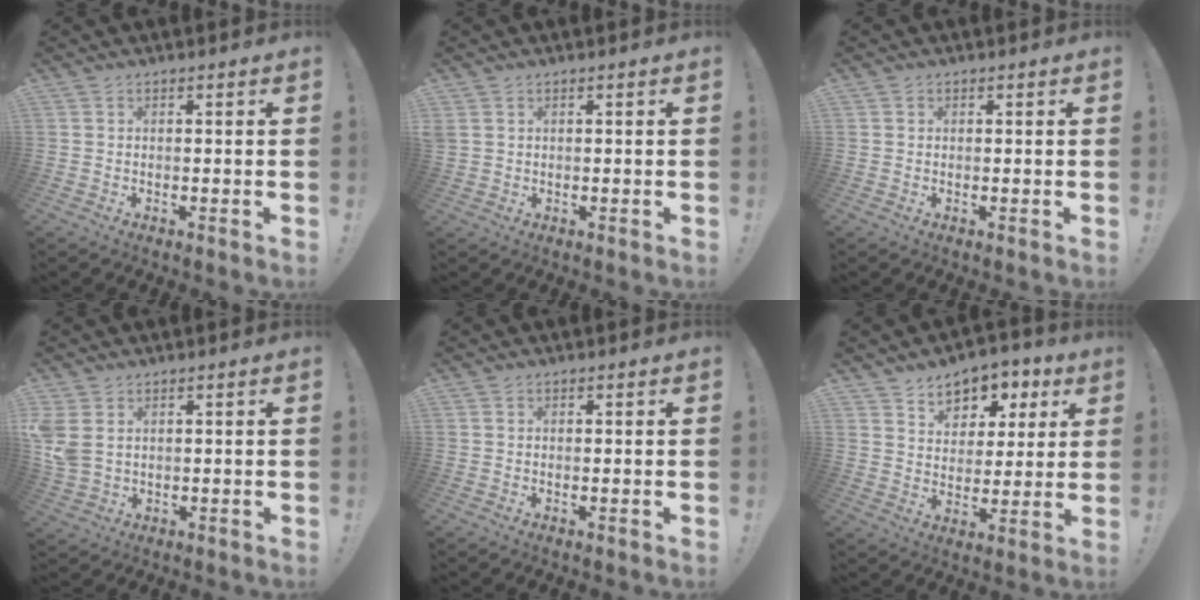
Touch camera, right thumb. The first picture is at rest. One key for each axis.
{"total": 1.5, "fx": 0.7, "fy": 1.1, "fz": 0.7, "tx": -0.016, "ty": 0.004, "tz": 0.013}
{"total": 0.6, "fx": 0.2, "fy": 0.5, "fz": 0.0, "tx": 0.006, "ty": -0.001, "tz": 0.002}
{"total": 6.1, "fx": 2.1, "fy": 4.2, "fz": 3.9, "tx": -0.088, "ty": -0.009, "tz": 0.043}
{"total": 0.0}
{"total": 8.4, "fx": 4.8, "fy": 6.5, "fz": 2.4, "tx": -0.028, "ty": -0.035, "tz": 0.090}